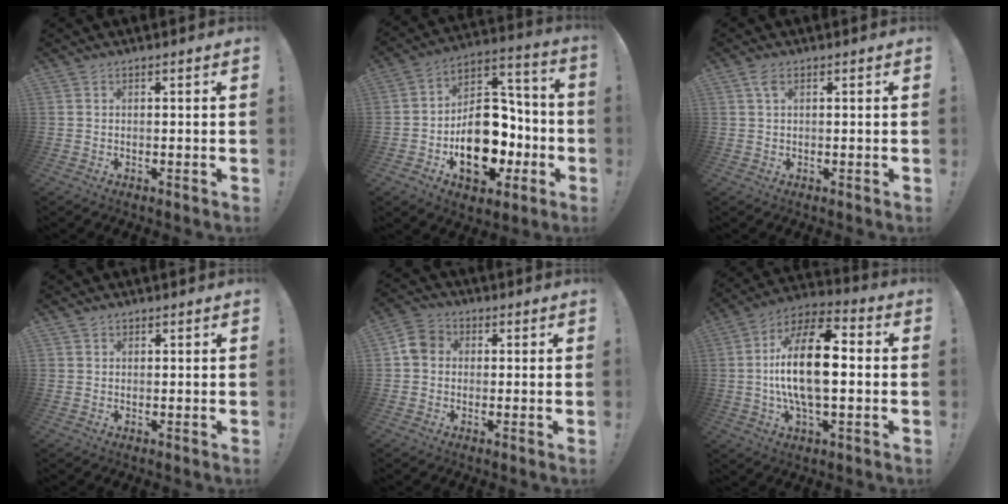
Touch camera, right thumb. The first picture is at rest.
{"total": 21.2, "force": [-6.9, 14.2, 14.1], "torque": [-0.206, 0.045, -0.095]}
{"total": 2.6, "force": [1.1, 1.3, 2.0], "torque": [-0.034, 0.001, 0.018]}
{"total": 1.0, "force": [0.7, 0.8, 0.0], "torque": [0.002, -0.002, 0.013]}
{"total": 6.4, "force": [0.3, 5.6, 3.1], "torque": [-0.051, 0.018, 0.008]}
{"total": 19.0, "force": [-0.3, 8.2, 17.1], "torque": [-0.320, 0.005, -0.015]}